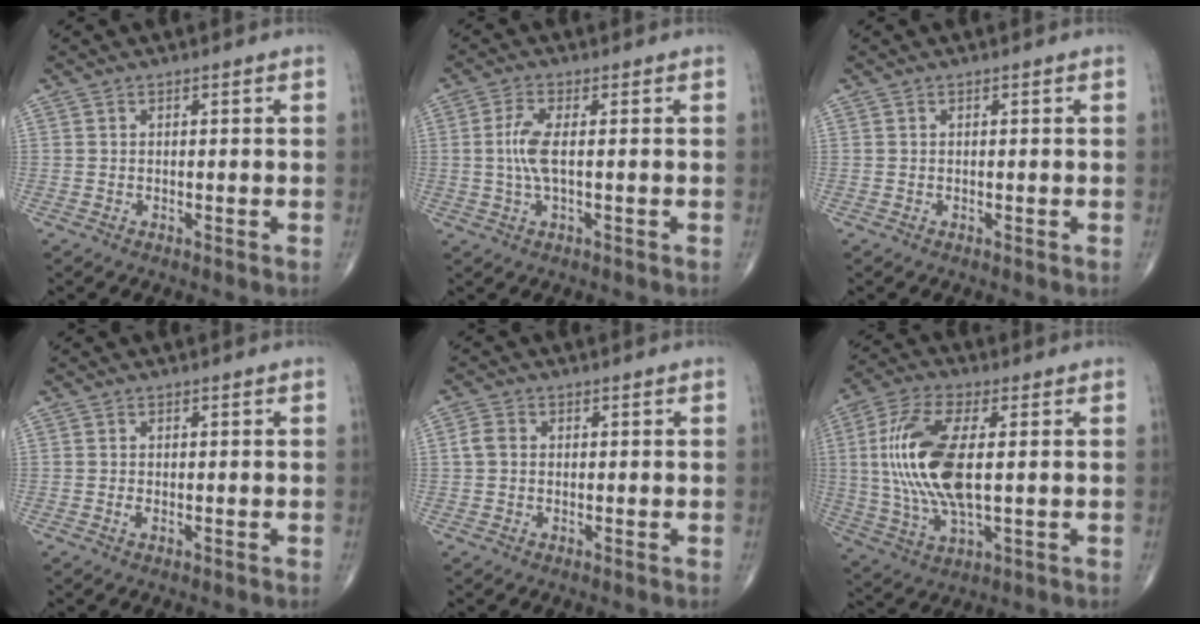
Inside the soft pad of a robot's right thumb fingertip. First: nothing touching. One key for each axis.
{"total": 5.0, "fx": 0.1, "fy": 1.3, "fz": 4.8, "tx": -0.124, "ty": 0.003, "tz": -0.001}
{"total": 0.0}
{"total": 0.7, "fx": -0.1, "fy": 0.3, "fz": 0.6, "tx": -0.010, "ty": -0.002, "tz": -0.003}
{"total": 2.6, "fx": 0.1, "fy": 2.1, "fz": 1.5, "tx": -0.027, "ty": 0.009, "tz": 0.000}
{"total": 17.0, "fx": 1.5, "fy": 6.8, "fz": 15.5, "tx": -0.334, "ty": 0.000, "tz": 0.030}